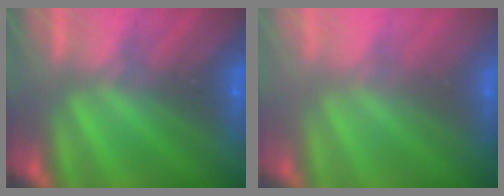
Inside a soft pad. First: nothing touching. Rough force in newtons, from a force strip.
{"total": 2.7}